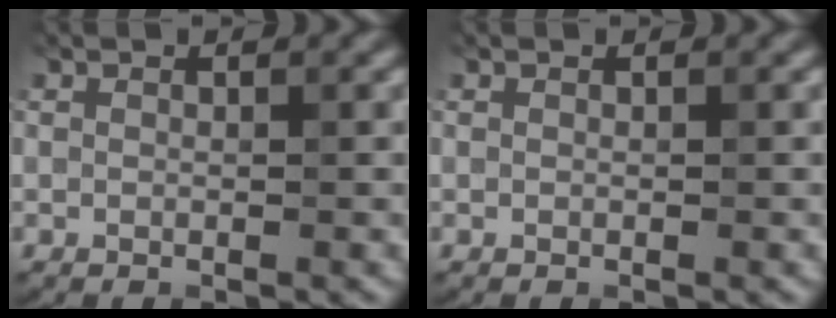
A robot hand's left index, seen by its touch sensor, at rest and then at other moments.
{"total": 0.0}